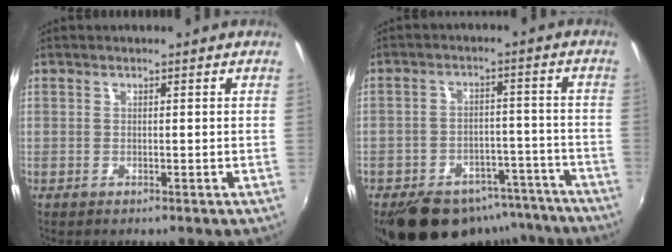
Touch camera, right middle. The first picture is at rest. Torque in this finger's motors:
{"motor_torque": [1.02, -1.10, 0.28, 0.05]}